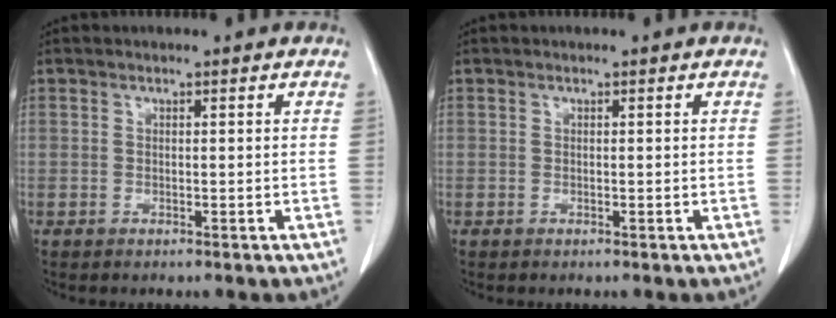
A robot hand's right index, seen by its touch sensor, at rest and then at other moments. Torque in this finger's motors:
{"motor_torque": [0.00, 0.00, 0.01, 0.00]}